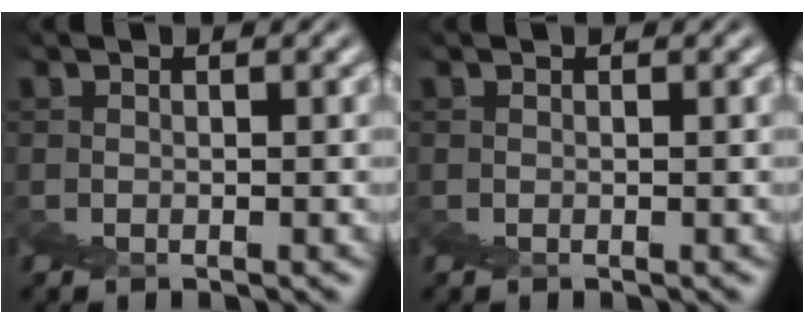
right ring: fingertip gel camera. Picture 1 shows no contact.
{"total": 0.0}